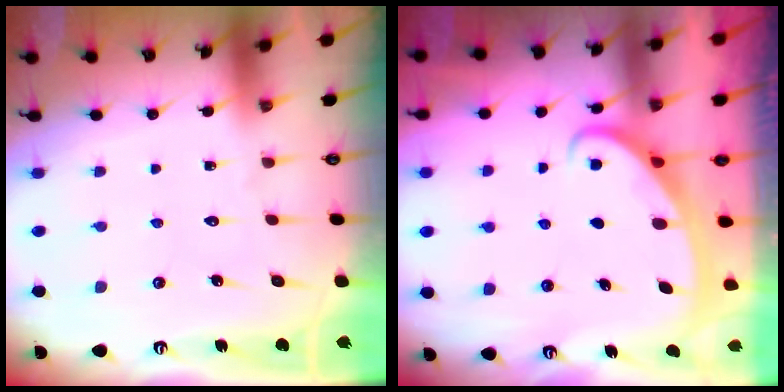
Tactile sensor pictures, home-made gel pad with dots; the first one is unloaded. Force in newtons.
{"total": 2.6, "press": 2.6, "slide": 0.4}